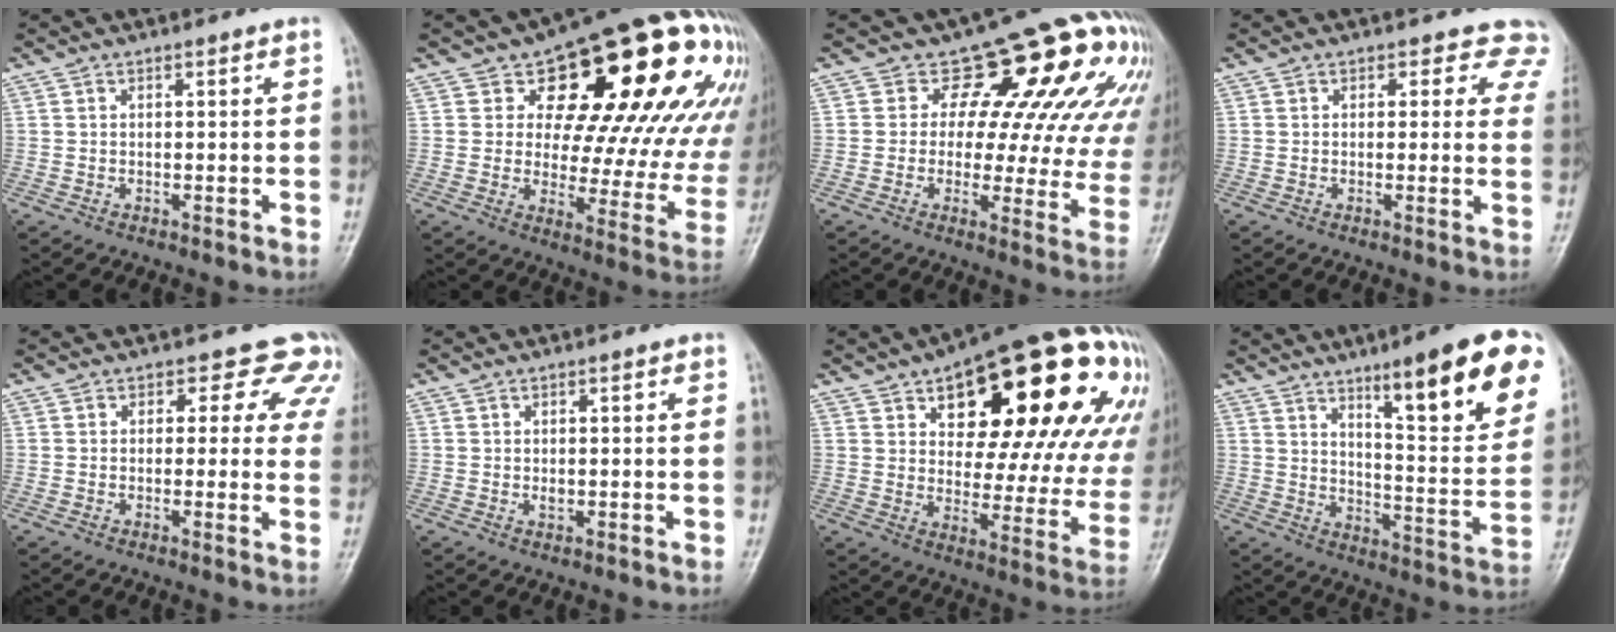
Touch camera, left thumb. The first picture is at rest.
{"total": 26.0, "force": [11.7, 13.4, 19.0], "torque": [-0.209, -0.011, 0.155]}
{"total": 18.7, "force": [9.9, 10.2, 12.2], "torque": [-0.096, -0.031, 0.096]}
{"total": 5.7, "force": [4.3, 3.5, 1.2], "torque": [0.035, -0.014, 0.021]}
{"total": 7.9, "force": [4.9, 5.3, 3.2], "torque": [0.013, -0.014, 0.031]}
{"total": 1.2, "force": [0.0, 0.9, 0.8], "torque": [-0.007, 0.000, 0.000]}
{"total": 31.7, "force": [14.2, 13.5, 24.9], "torque": [-0.281, 0.012, 0.205]}
{"total": 21.5, "force": [11.9, 4.6, 17.4], "torque": [-0.203, -0.049, 0.174]}